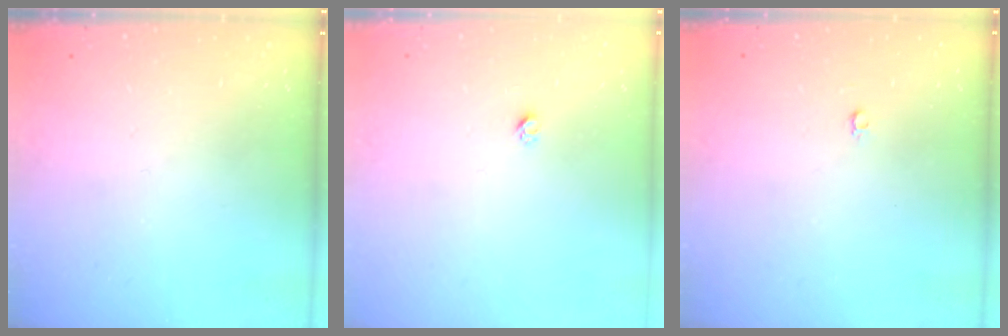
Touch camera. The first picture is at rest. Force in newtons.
{"total": 1.9, "press": 1.9, "slide": 0.1}
{"total": 2.2, "press": 2.2, "slide": 0.2}